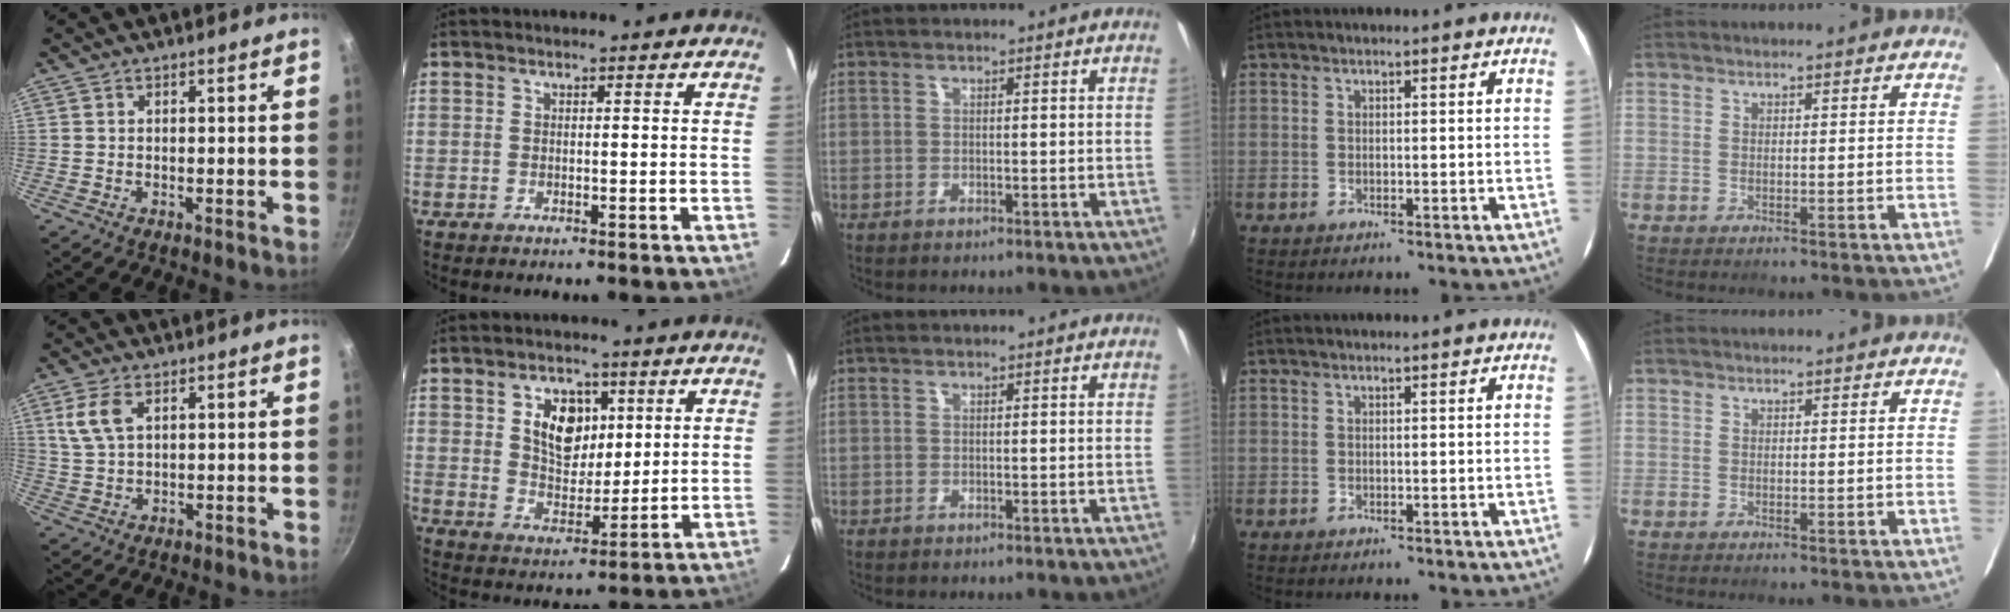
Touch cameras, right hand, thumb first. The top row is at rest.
{"thumb": {"total": 5.9, "force": [2.3, 3.2, 4.4], "torque": [-0.090, -0.001, 0.049]}, "index": {"total": 9.3, "force": [3.2, 6.3, 6.1], "torque": [-0.104, 0.006, 0.060]}}